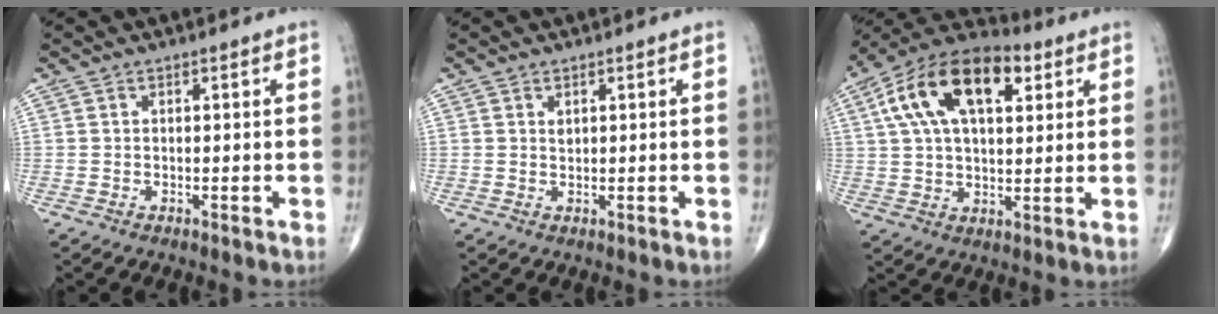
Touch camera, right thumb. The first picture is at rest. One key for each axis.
{"total": 0.9, "fx": 0.5, "fy": 0.5, "fz": 0.5, "tx": -0.006, "ty": -0.002, "tz": 0.010}
{"total": 18.8, "fx": 6.7, "fy": 9.7, "fz": 14.7, "tx": -0.245, "ty": 0.015, "tz": 0.106}